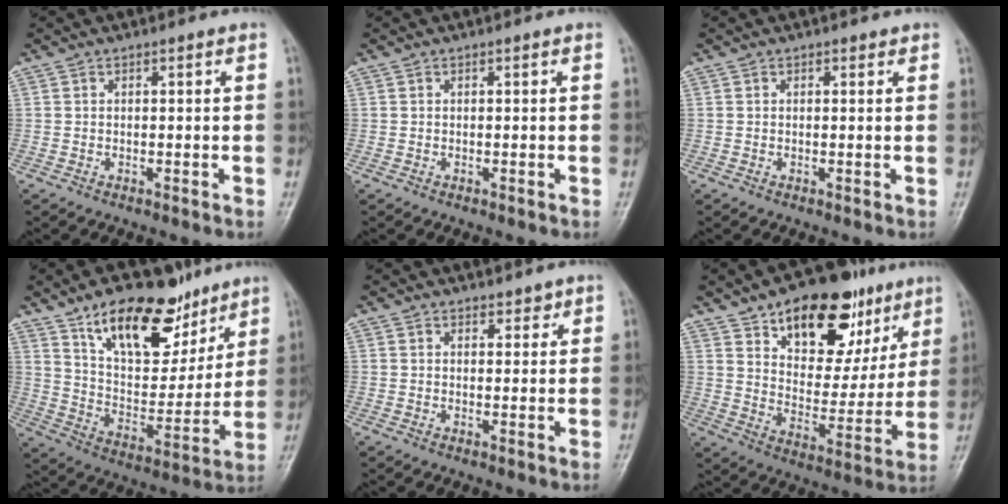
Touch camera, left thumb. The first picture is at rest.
{"total": 0.0}
{"total": 0.8, "force": [0.6, 0.4, 0.2], "torque": [0.002, -0.004, 0.005]}
{"total": 21.3, "force": [13.4, 10.3, 13.0], "torque": [-0.149, -0.066, 0.228]}
{"total": 2.1, "force": [1.7, 1.2, 0.5], "torque": [0.011, -0.011, 0.021]}
{"total": 22.2, "force": [12.5, 12.1, 13.8], "torque": [-0.148, -0.042, 0.197]}